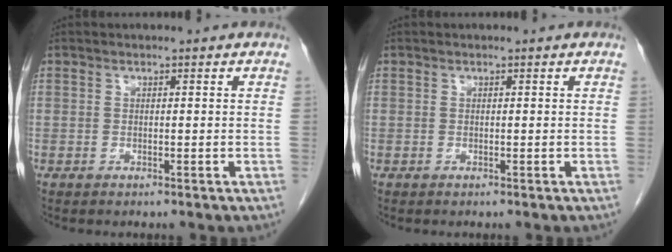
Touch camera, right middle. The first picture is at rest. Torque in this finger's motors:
{"motor_torque": [-0.06, 0.06, -0.06, -0.01]}